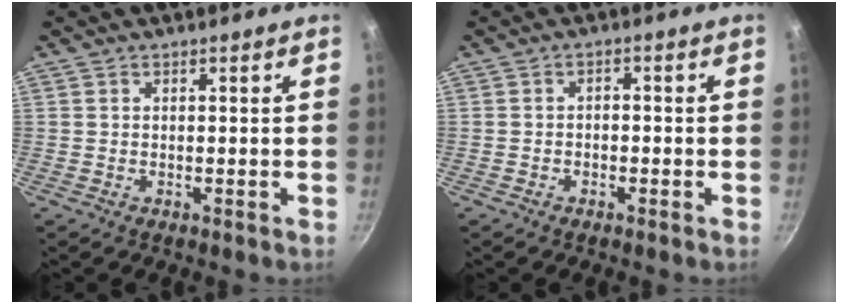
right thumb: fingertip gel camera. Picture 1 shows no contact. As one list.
[{"total": 1.6, "force": [-0.8, 1.2, 0.8], "torque": [-0.012, 0.011, -0.016]}]